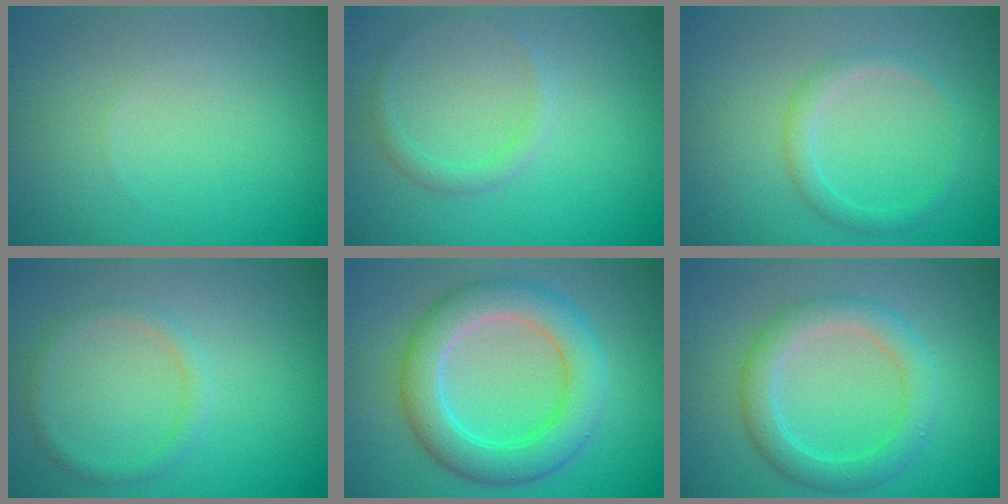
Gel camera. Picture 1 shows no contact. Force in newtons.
{"total": 1.2, "press": 1.2, "slide": 0.2}
{"total": 1.7, "press": 1.7, "slide": 0.1}
{"total": 1.3, "press": 1.3, "slide": 0.0}
{"total": 6.0, "press": 6.0, "slide": 0.2}
{"total": 3.6, "press": 3.6, "slide": 0.1}